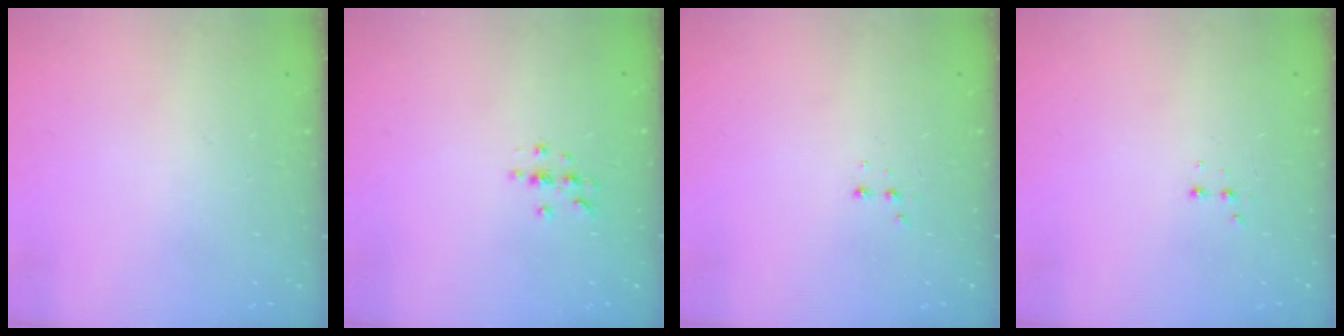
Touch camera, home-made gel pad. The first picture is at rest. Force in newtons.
{"total": 3.4, "press": 3.4, "slide": 0.4}
{"total": 2.5, "press": 2.4, "slide": 0.8}
{"total": 2.5, "press": 2.4, "slide": 0.8}